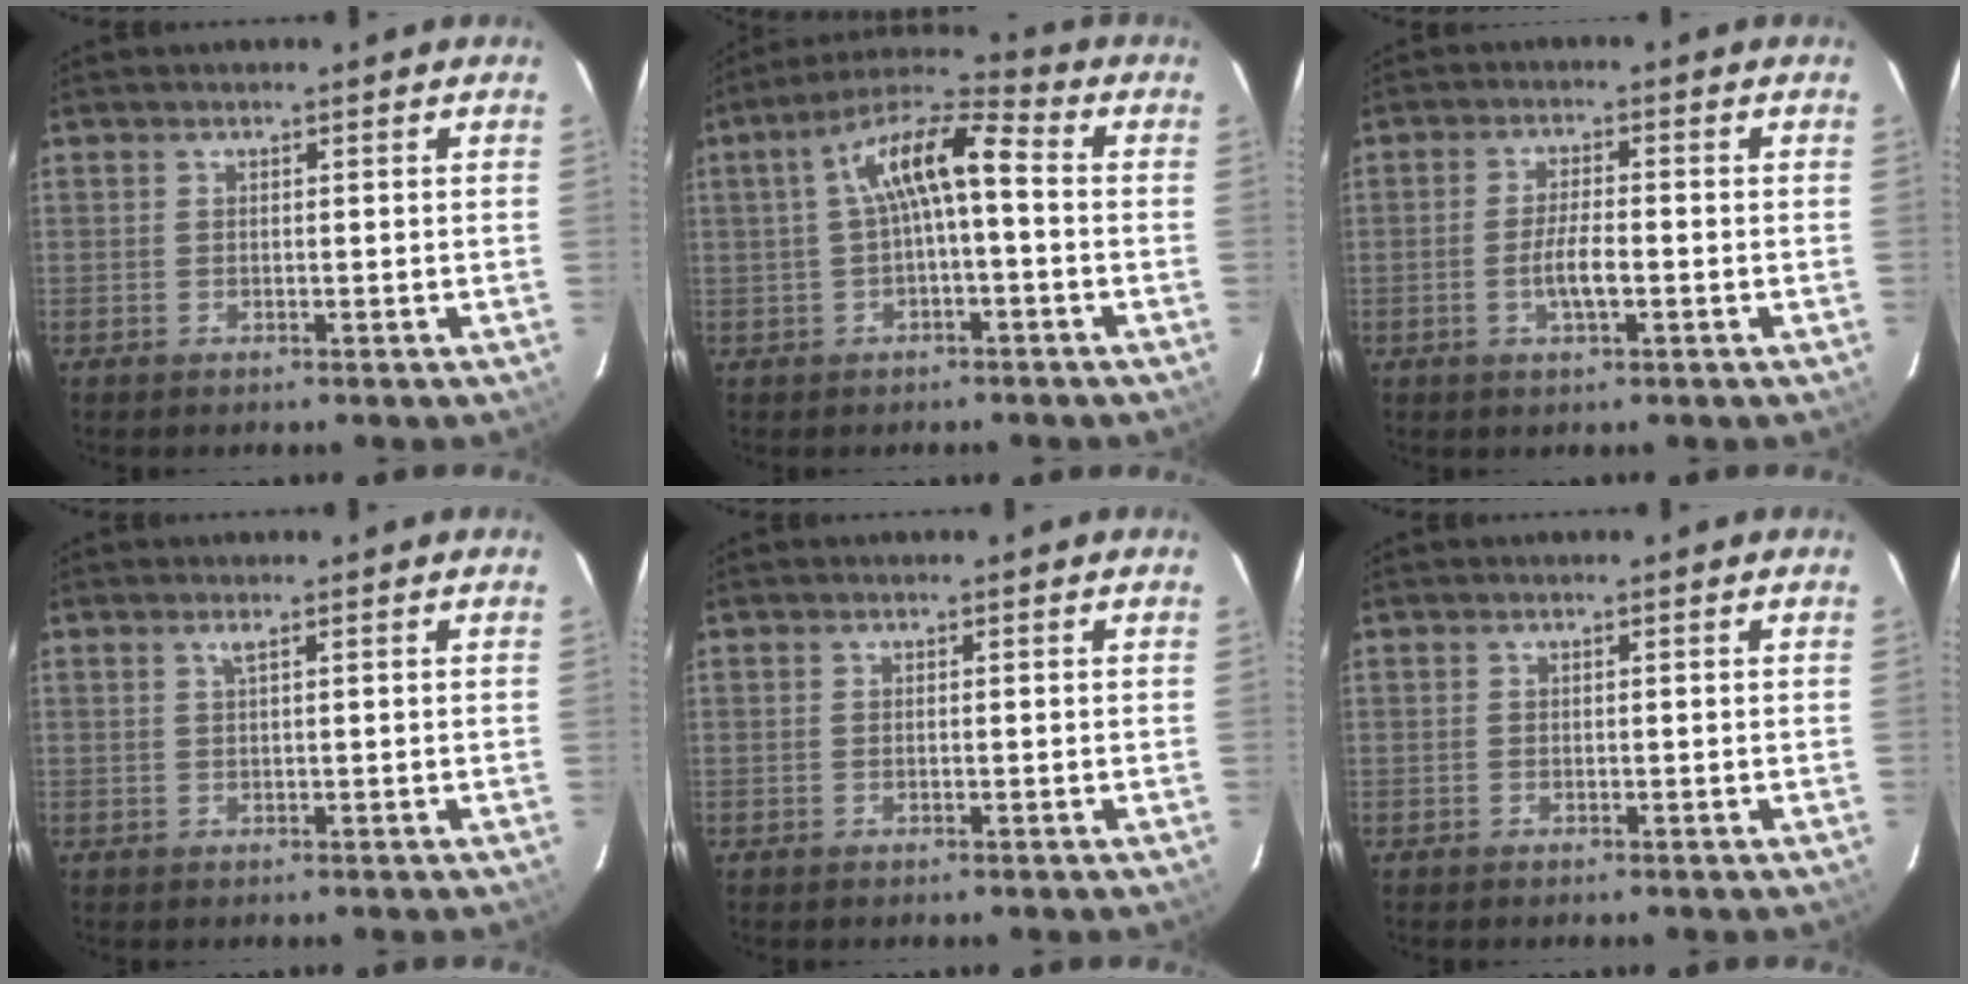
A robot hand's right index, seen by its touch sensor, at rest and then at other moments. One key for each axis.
{"total": 10.0, "fx": 0.1, "fy": 2.7, "fz": 9.7, "tx": -0.183, "ty": 0.028, "tz": 0.001}
{"total": 4.4, "fx": -1.4, "fy": 1.1, "fz": 4.0, "tx": -0.080, "ty": -0.003, "tz": -0.025}
{"total": 0.8, "fx": 0.4, "fy": -0.3, "fz": 0.7, "tx": -0.015, "ty": 0.001, "tz": 0.006}
{"total": 0.0}
{"total": 0.0}